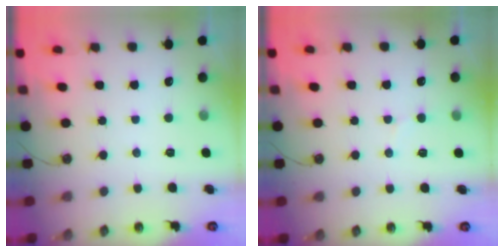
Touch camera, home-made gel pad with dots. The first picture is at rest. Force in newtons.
{"total": 6.3, "press": 6.2, "slide": 0.5}